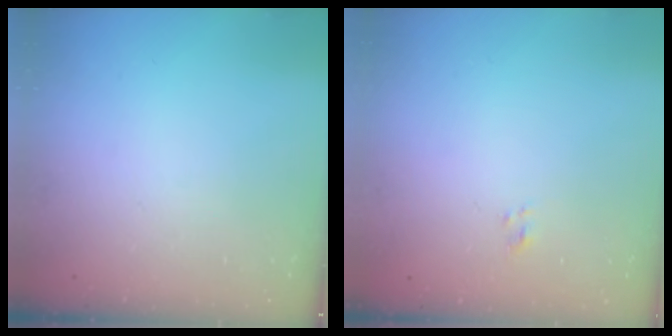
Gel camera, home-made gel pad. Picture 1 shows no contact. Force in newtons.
{"total": 1.2, "press": 1.0, "slide": 0.7}